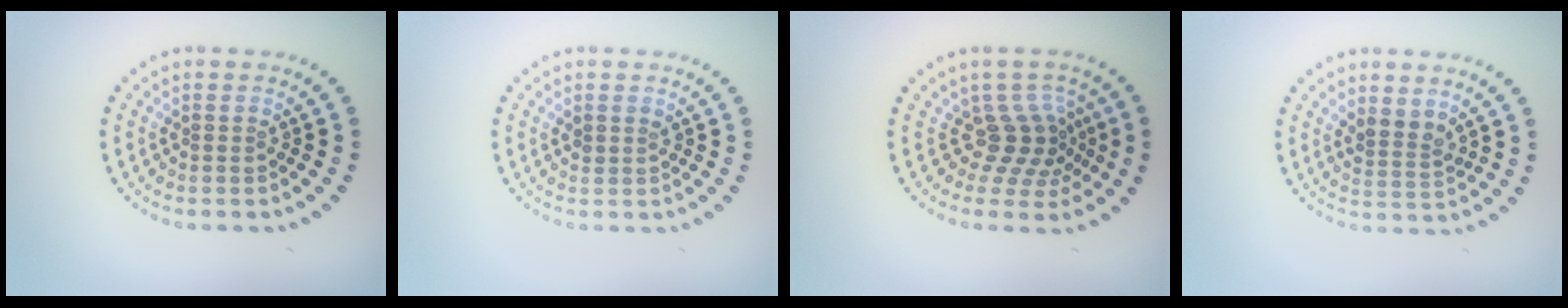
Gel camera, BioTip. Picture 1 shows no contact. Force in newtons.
{"total": 0.8, "press": 0.8, "slide": 0.3}
{"total": 3.2, "press": 2.2, "slide": 2.4}
{"total": 2.2, "press": 1.8, "slide": 1.2}